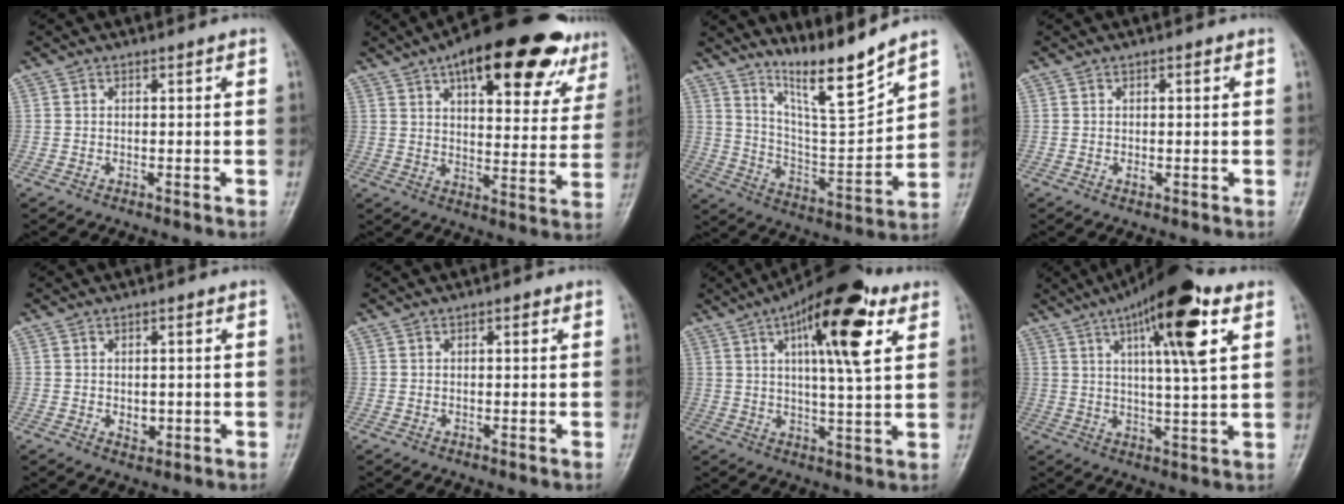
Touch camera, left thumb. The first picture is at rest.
{"total": 25.5, "force": [15.2, 10.0, 17.8], "torque": [-0.215, -0.015, 0.207]}
{"total": 12.5, "force": [10.4, 0.5, 7.0], "torque": [-0.107, -0.081, 0.192]}
{"total": 1.6, "force": [0.1, 0.9, 1.2], "torque": [-0.013, 0.002, 0.001]}
{"total": 3.2, "force": [-0.1, 2.2, 2.3], "torque": [-0.020, -0.003, 0.002]}
{"total": 1.1, "force": [0.4, 0.6, 0.8], "torque": [-0.007, 0.004, 0.002]}
{"total": 17.2, "force": [7.3, 5.0, 14.7], "torque": [-0.202, -0.010, 0.107]}
{"total": 15.8, "force": [7.0, 3.3, 13.8], "torque": [-0.209, -0.010, 0.105]}